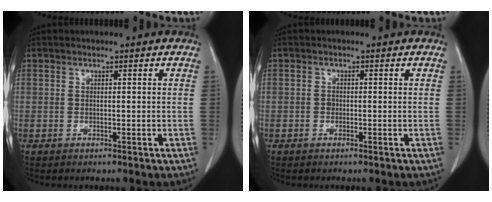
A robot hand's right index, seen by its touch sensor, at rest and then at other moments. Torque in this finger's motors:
{"motor_torque": [0.05, 0.03, 0.03, 0.02]}